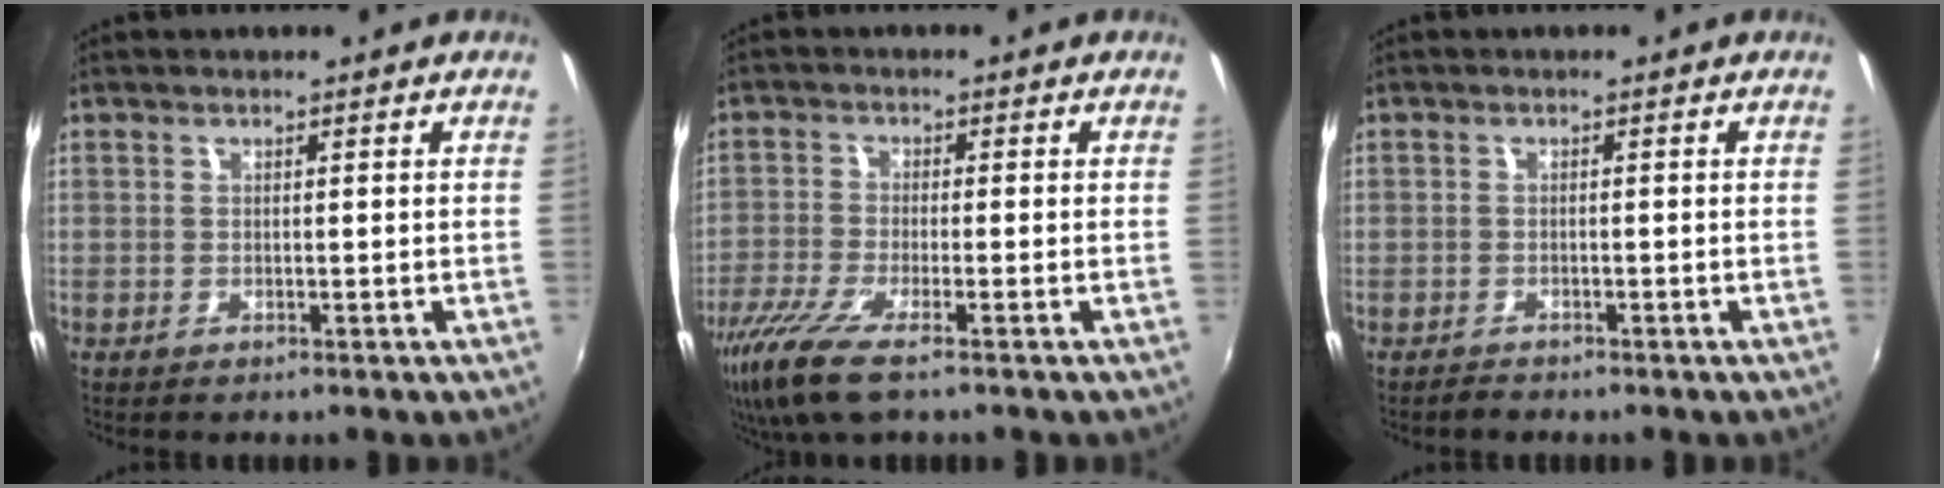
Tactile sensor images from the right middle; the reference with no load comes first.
{"total": 9.3, "force": [-6.4, 1.5, 6.6], "torque": [-0.156, -0.036, -0.123]}
{"total": 1.4, "force": [-1.2, 0.5, 0.0], "torque": [-0.005, 0.000, -0.023]}